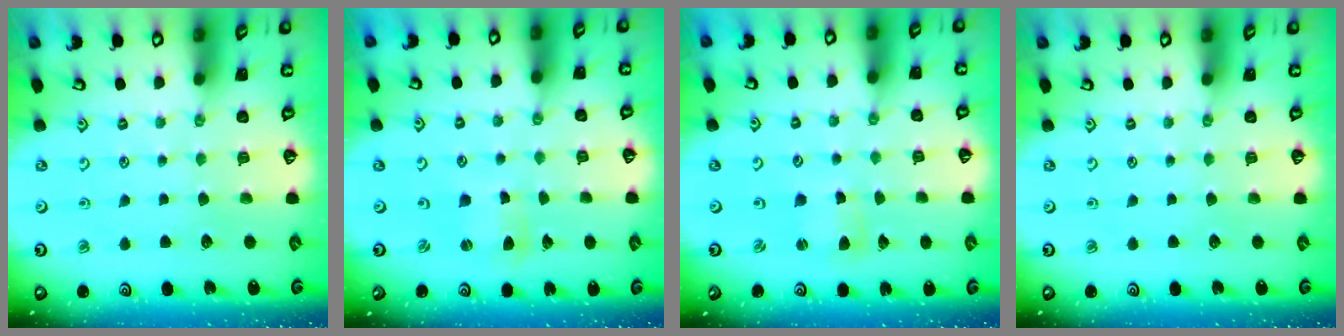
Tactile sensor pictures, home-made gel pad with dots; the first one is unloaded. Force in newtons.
{"total": 2.3, "press": 2.3, "slide": 0.3}
{"total": 2.5, "press": 2.5, "slide": 0.3}
{"total": 0.0}